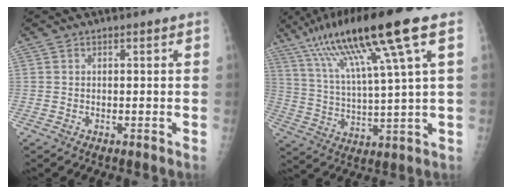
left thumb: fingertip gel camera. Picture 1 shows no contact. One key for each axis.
{"total": 18.5, "fx": 9.4, "fy": 0.8, "fz": 15.9, "tx": -0.290, "ty": -0.009, "tz": 0.168}